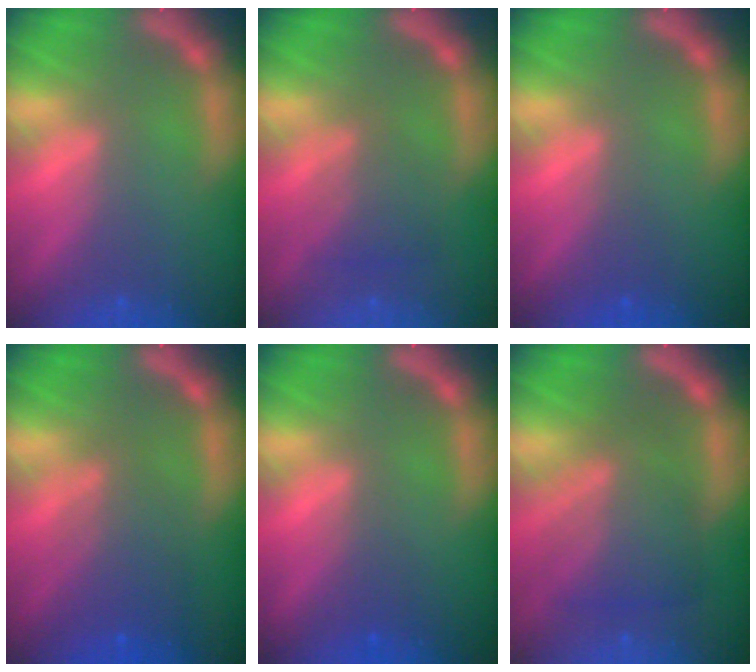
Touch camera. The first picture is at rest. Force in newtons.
{"total": 3.0}
{"total": 0.9}
{"total": 4.6}
{"total": 1.5}
{"total": 6.5}